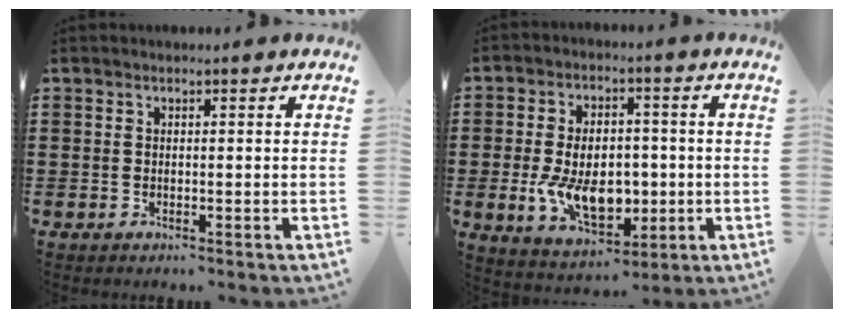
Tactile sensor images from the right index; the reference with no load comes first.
{"total": 10.3, "force": [-1.5, 6.6, 7.8], "torque": [-0.152, 0.004, -0.028]}